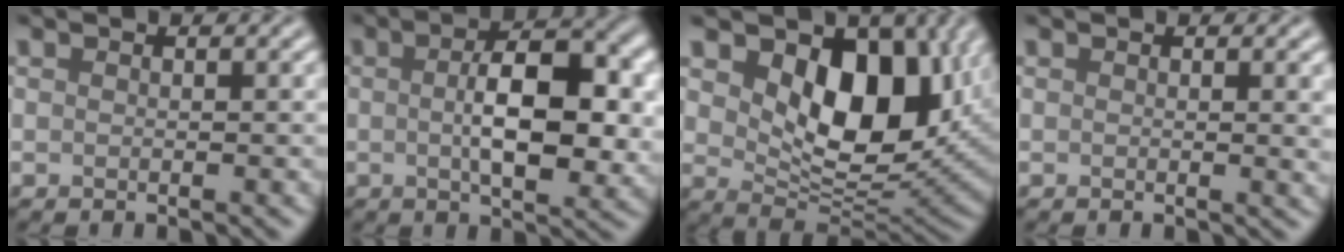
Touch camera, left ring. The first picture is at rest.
{"total": 8.2, "force": [0.2, 3.6, 7.3], "torque": [-0.114, 0.000, 0.001]}
{"total": 10.1, "force": [3.2, 6.0, 7.5], "torque": [-0.115, -0.019, 0.051]}
{"total": 1.7, "force": [0.3, 0.5, 1.6], "torque": [-0.012, -0.001, 0.001]}